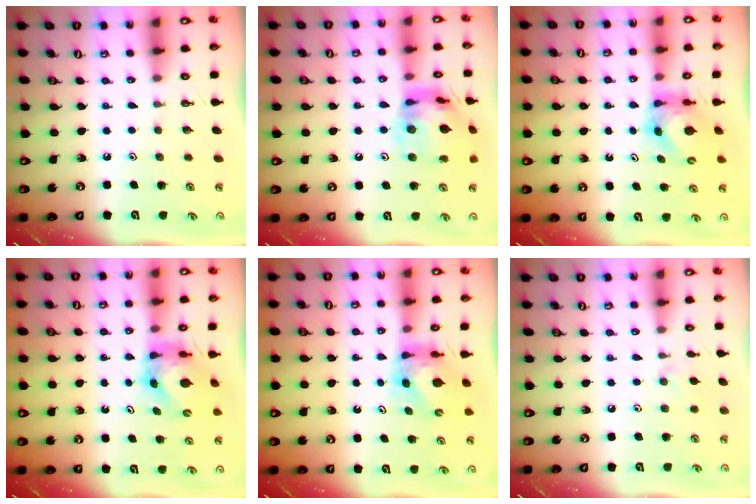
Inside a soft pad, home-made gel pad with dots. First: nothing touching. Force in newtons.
{"total": 17.1, "press": 17.0, "slide": 1.6}
{"total": 5.5, "press": 5.5, "slide": 0.6}
{"total": 7.1, "press": 7.0, "slide": 0.8}
{"total": 6.2, "press": 6.1, "slide": 0.8}
{"total": 3.3, "press": 3.3, "slide": 0.6}